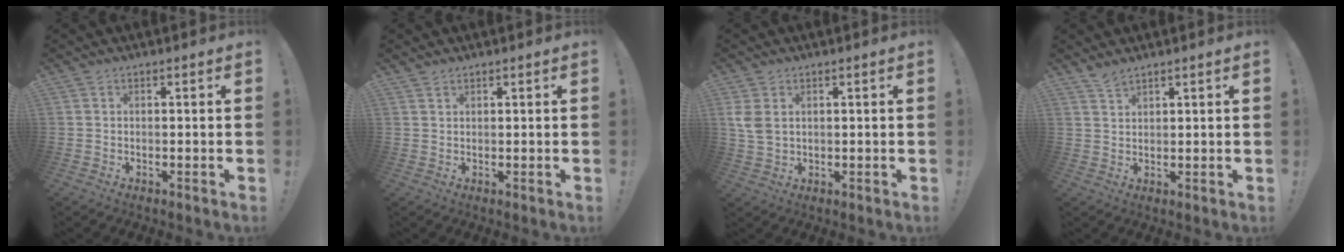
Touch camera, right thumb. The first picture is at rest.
{"total": 1.1, "force": [1.0, 0.4, 0.3], "torque": [-0.006, -0.001, 0.019]}
{"total": 4.7, "force": [1.6, 3.0, 3.2], "torque": [-0.068, -0.007, 0.031]}
{"total": 3.0, "force": [2.7, 0.5, 1.2], "torque": [-0.012, -0.021, 0.046]}